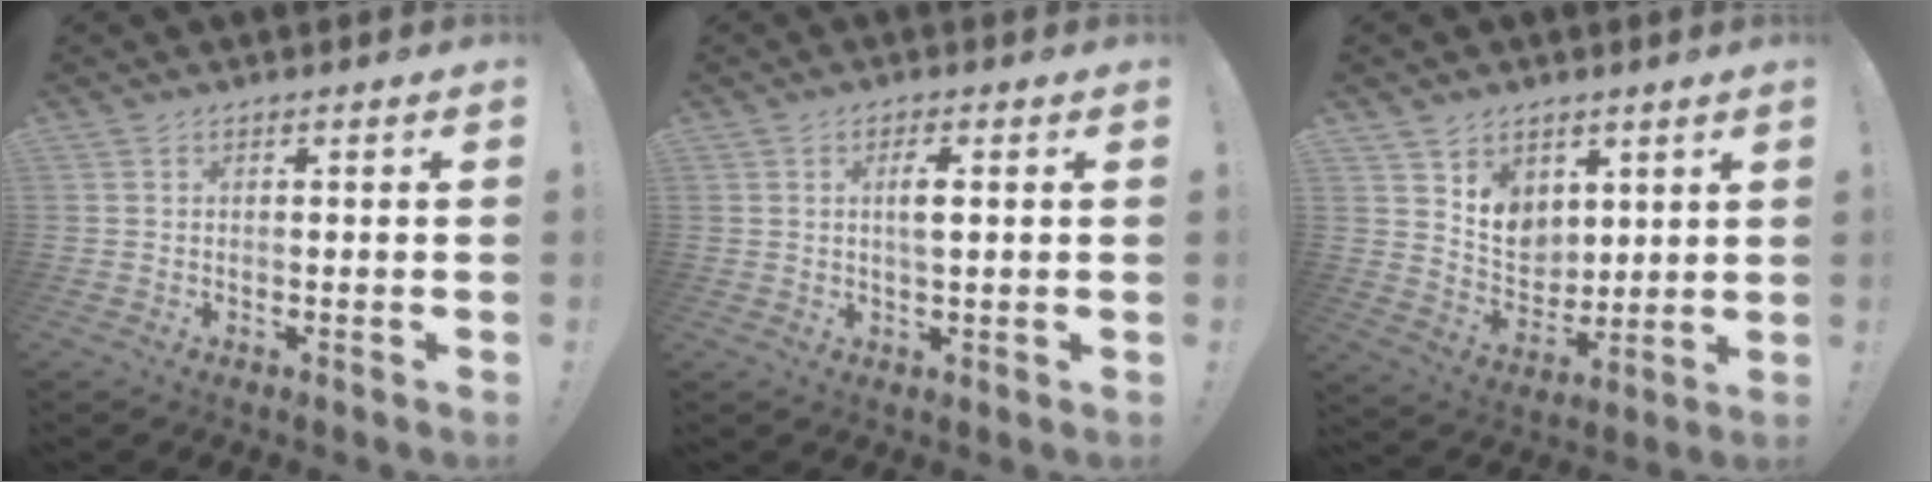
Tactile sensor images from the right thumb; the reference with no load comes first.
{"total": 3.7, "force": [0.8, 1.3, 3.4], "torque": [-0.052, -0.003, 0.008]}
{"total": 9.2, "force": [5.5, 7.1, 2.0], "torque": [-0.031, -0.053, 0.113]}